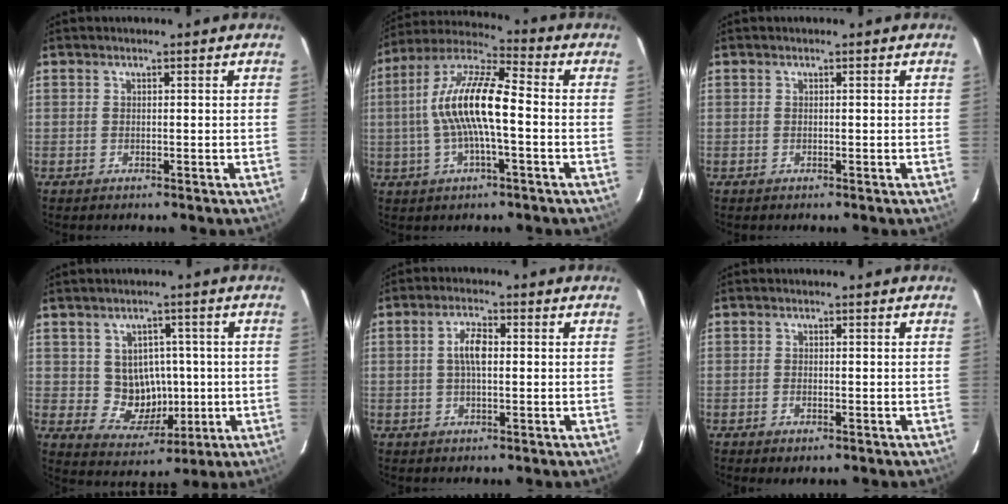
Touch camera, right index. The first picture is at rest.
{"total": 13.9, "force": [-1.0, 3.4, 13.4], "torque": [-0.262, 0.015, -0.027]}
{"total": 0.0}
{"total": 8.1, "force": [0.3, 7.5, 2.9], "torque": [-0.059, 0.009, 0.023]}
{"total": 4.3, "force": [0.4, 1.7, 3.9], "torque": [-0.076, 0.010, 0.007]}
{"total": 1.4, "force": [-0.8, 0.7, 0.8], "torque": [-0.015, -0.005, -0.014]}